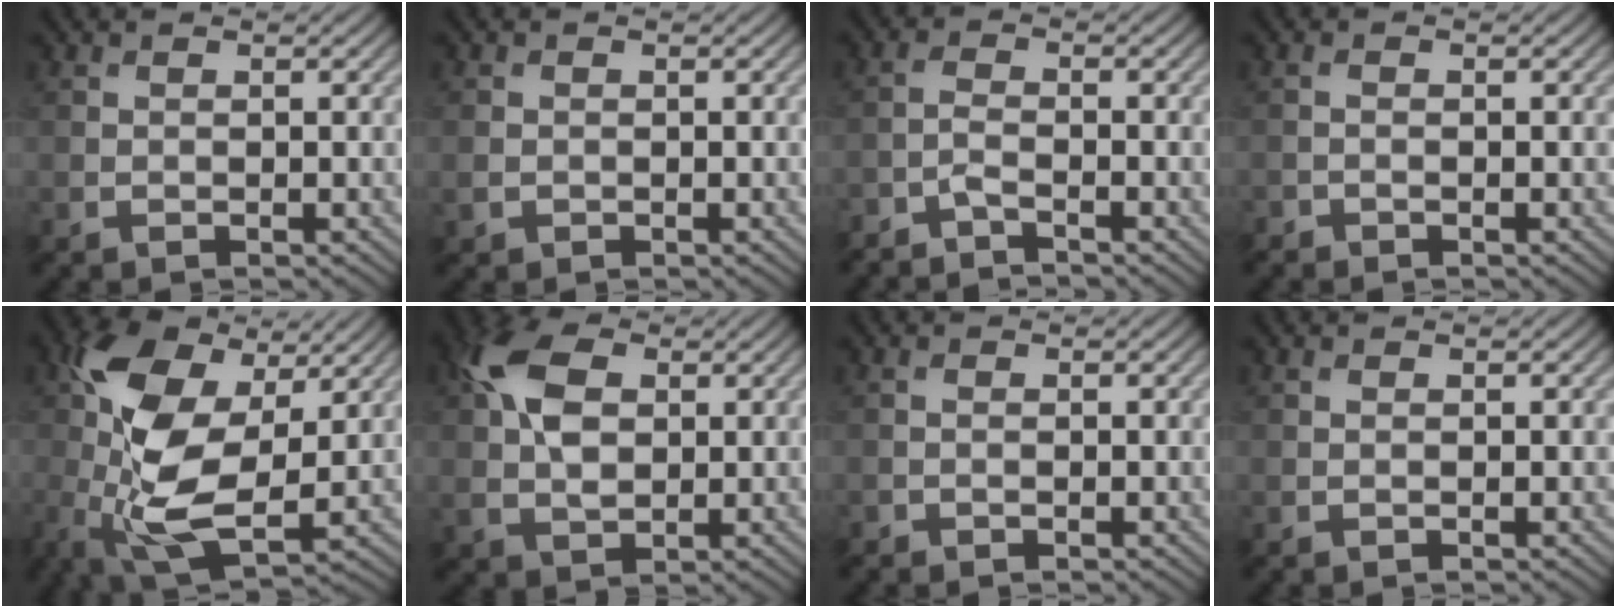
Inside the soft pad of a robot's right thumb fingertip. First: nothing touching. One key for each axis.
{"total": 1.5, "fx": -0.2, "fy": 1.4, "fz": 0.6, "tx": -0.019, "ty": -0.006, "tz": -0.006}
{"total": 2.4, "fx": -2.2, "fy": 0.3, "fz": 1.0, "tx": -0.026, "ty": -0.003, "tz": -0.054}
{"total": 0.7, "fx": -0.6, "fy": 0.2, "fz": 0.1, "tx": -0.003, "ty": 0.000, "tz": -0.014}
{"total": 14.1, "fx": 1.0, "fy": 7.6, "fz": 11.8, "tx": -0.281, "ty": -0.005, "tz": 0.012}
{"total": 7.9, "fx": 1.8, "fy": 5.0, "fz": 5.9, "tx": -0.145, "ty": 0.013, "tz": 0.027}
{"total": 0.5, "fx": -0.3, "fy": 0.3, "fz": 0.3, "tx": -0.006, "ty": 0.000, "tz": -0.007}
{"total": 0.0}